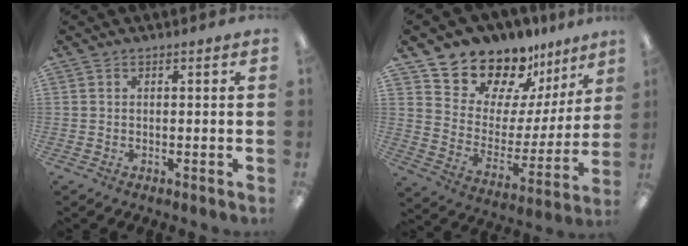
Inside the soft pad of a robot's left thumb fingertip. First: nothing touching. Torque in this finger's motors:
{"motor_torque": [0.48, 0.53, 1.54, -1.23, 0.20]}